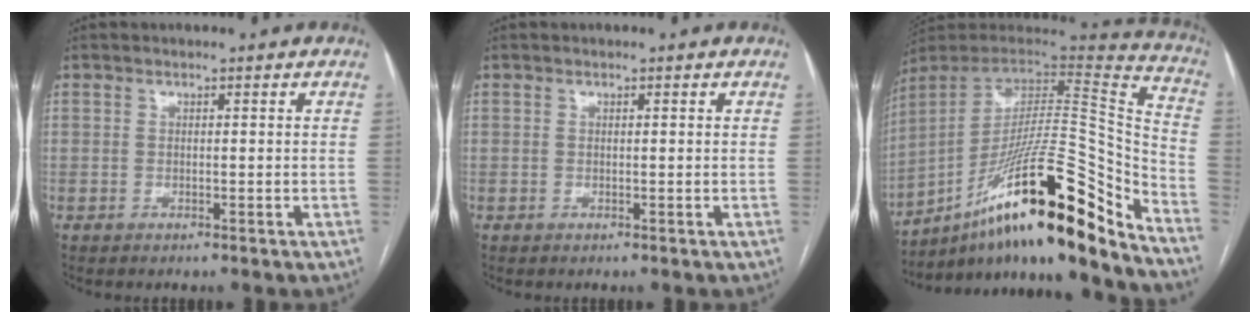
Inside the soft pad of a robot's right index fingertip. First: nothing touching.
{"total": 0.0}
{"total": 27.0, "force": [-17.3, 2.6, 20.6], "torque": [-0.278, 0.020, -0.290]}